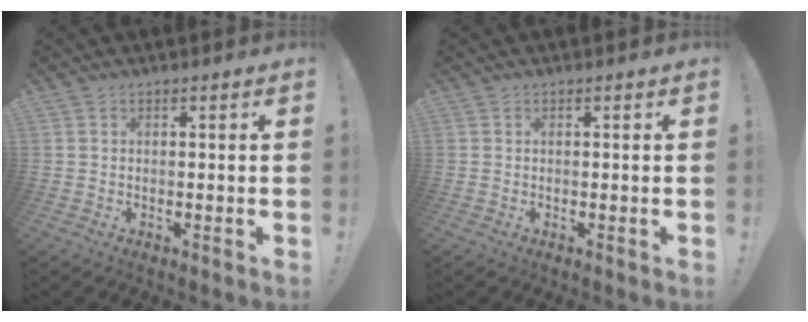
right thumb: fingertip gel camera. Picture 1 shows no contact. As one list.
[{"total": 0.0}]